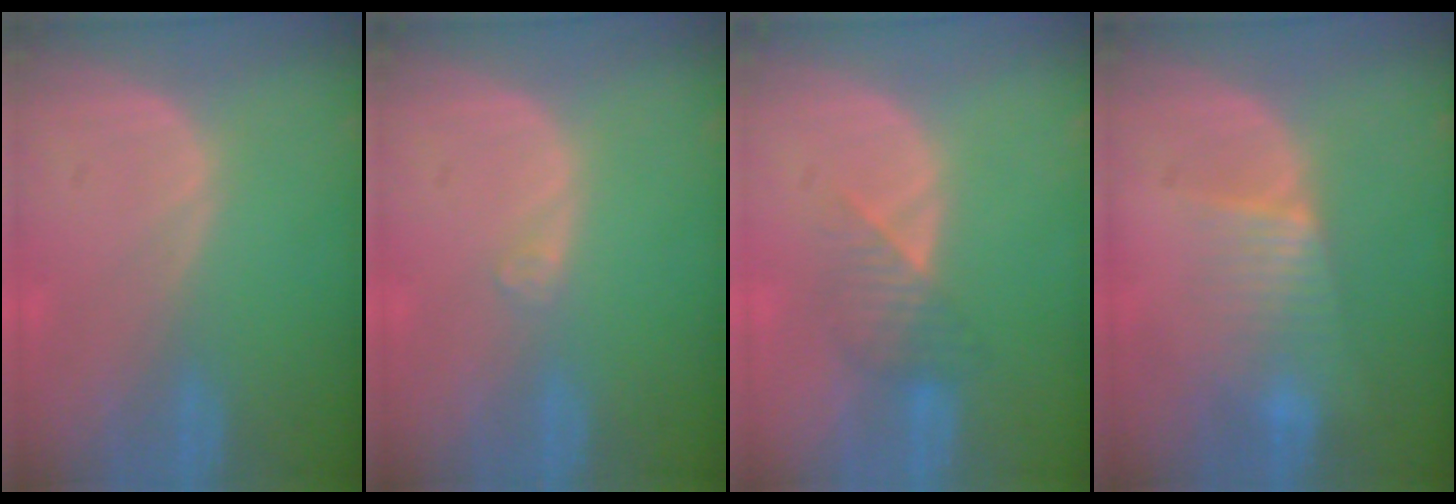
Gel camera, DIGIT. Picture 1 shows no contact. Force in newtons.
{"total": 0.9, "press": 0.8, "slide": 0.2}
{"total": 3.7, "press": 3.4, "slide": 1.3}
{"total": 4.7, "press": 4.6, "slide": 0.7}